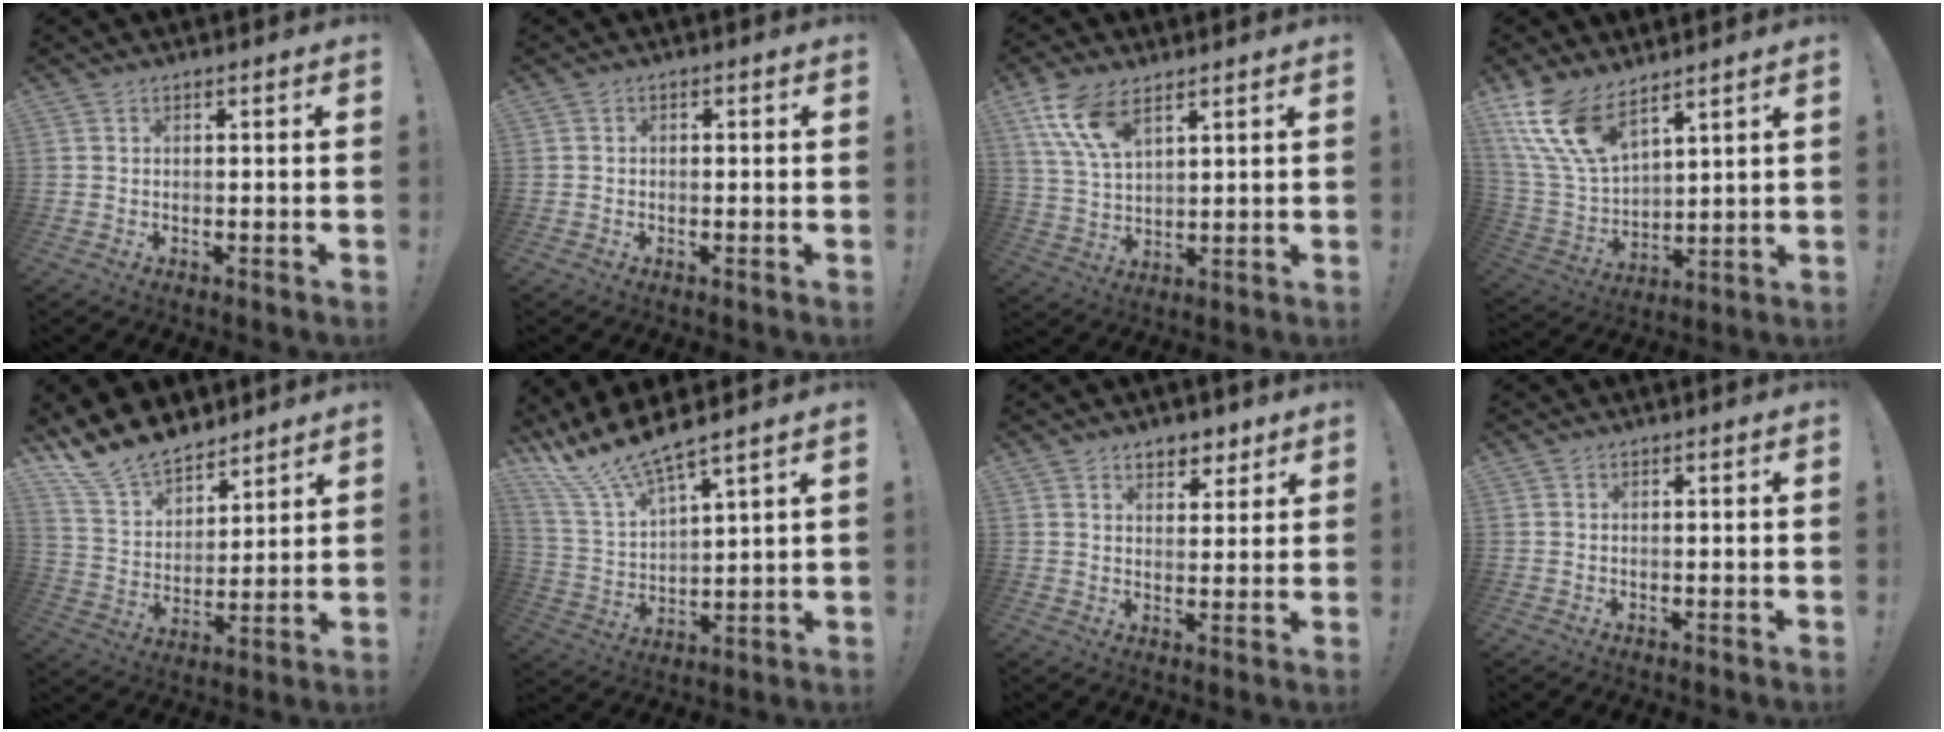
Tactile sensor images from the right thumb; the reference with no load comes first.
{"total": 1.0, "force": [-0.6, 0.7, 0.4], "torque": [-0.006, 0.003, -0.011]}
{"total": 11.0, "force": [6.7, 5.0, 7.0], "torque": [-0.136, -0.019, 0.130]}
{"total": 15.1, "force": [10.6, 6.6, 8.6], "torque": [-0.197, -0.068, 0.201]}
{"total": 14.6, "force": [12.7, 6.3, 3.3], "torque": [-0.085, -0.099, 0.241]}
{"total": 12.4, "force": [11.0, 1.4, 5.5], "torque": [-0.129, -0.084, 0.197]}
{"total": 5.9, "force": [4.3, 3.7, 1.6], "torque": [-0.004, -0.029, 0.077]}
{"total": 0.0}